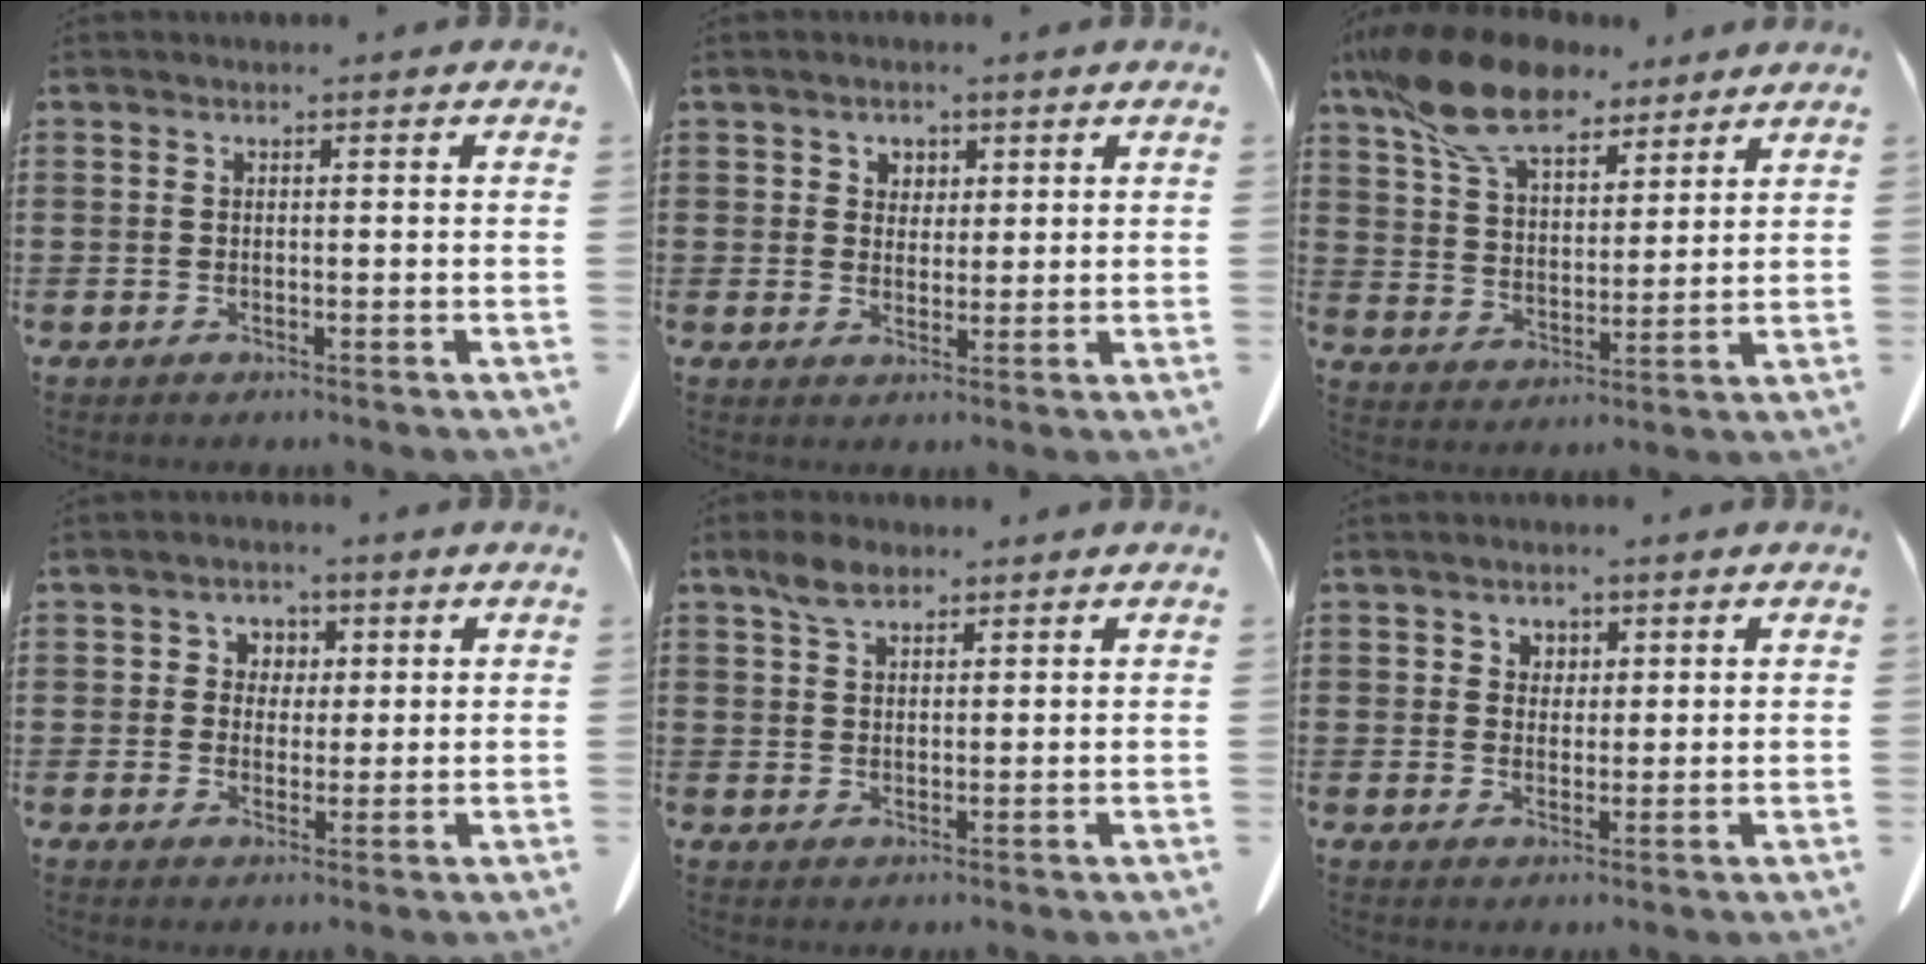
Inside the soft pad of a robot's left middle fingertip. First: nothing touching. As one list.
[{"total": 2.5, "force": [1.5, 2.0, 0.4], "torque": [-0.009, 0.005, 0.026]}, {"total": 13.7, "force": [10.7, 4.7, 7.2], "torque": [-0.174, -0.026, 0.201]}, {"total": 3.1, "force": [1.1, 2.8, 0.4], "torque": [-0.016, 0.009, 0.016]}, {"total": 4.1, "force": [2.8, 2.0, 2.2], "torque": [-0.052, 0.007, 0.053]}, {"total": 2.2, "force": [1.5, 1.6, 0.3], "torque": [-0.005, 0.004, 0.026]}]